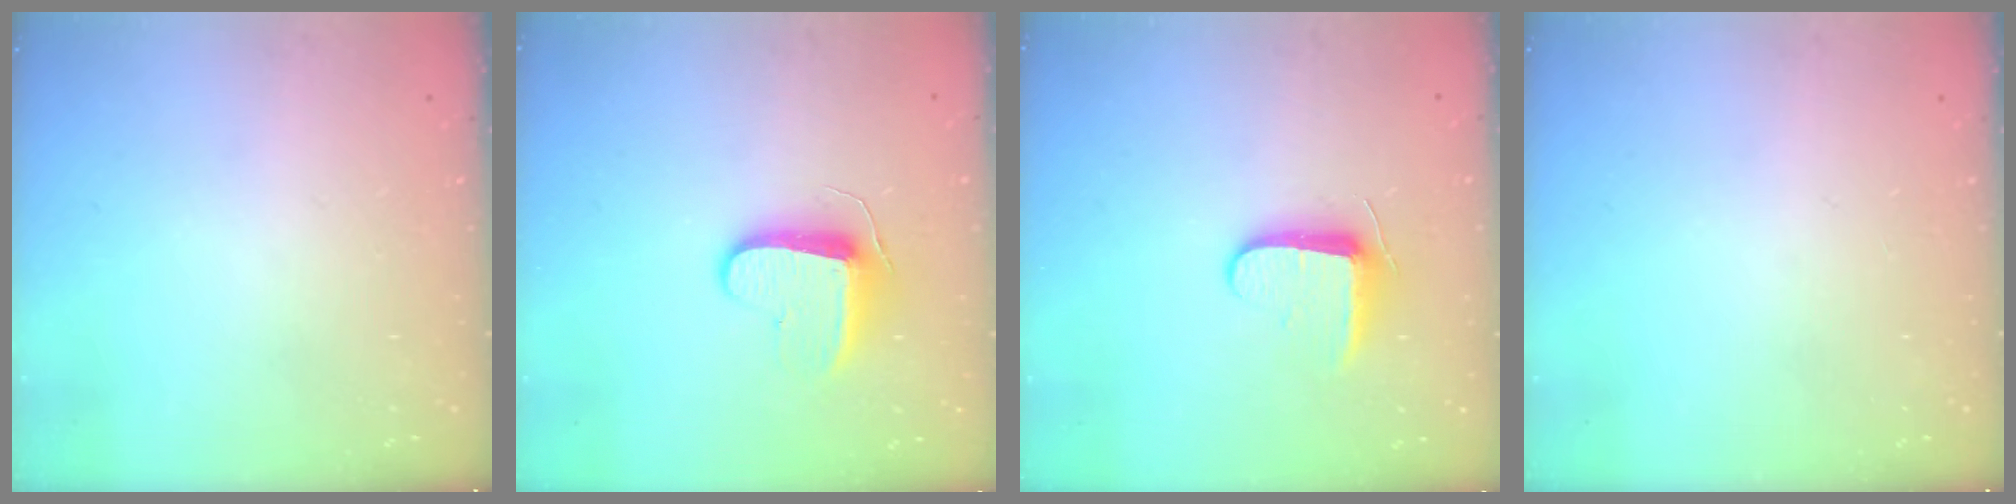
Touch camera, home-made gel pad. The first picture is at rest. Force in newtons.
{"total": 9.5, "press": 9.5, "slide": 0.3}
{"total": 8.7, "press": 8.6, "slide": 1.4}
{"total": 0.0}